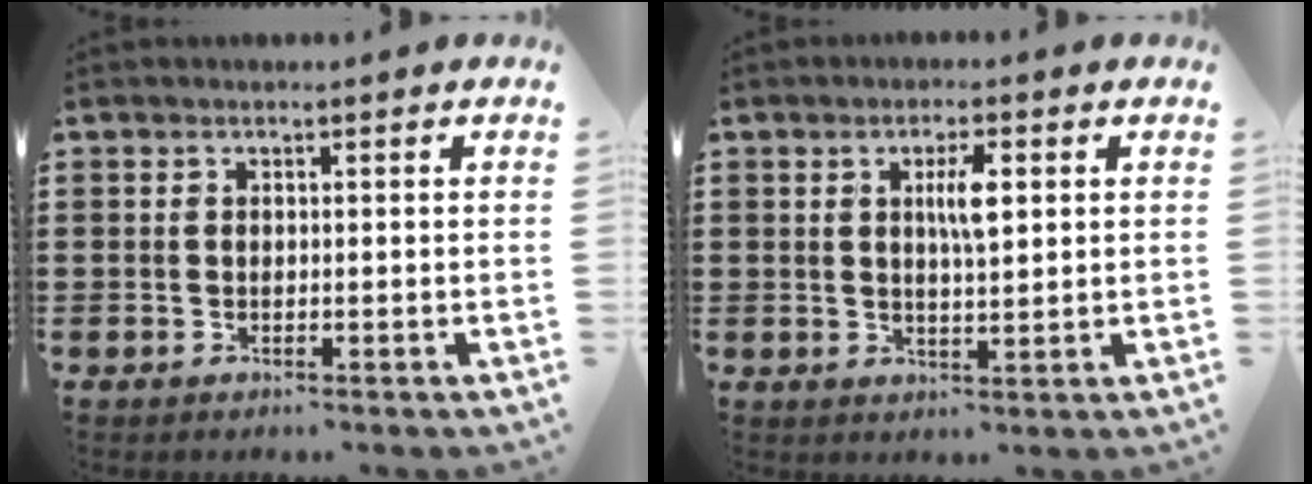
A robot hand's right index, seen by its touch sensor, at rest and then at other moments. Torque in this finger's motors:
{"motor_torque": [0.38, -0.17, 0.20, 0.04]}